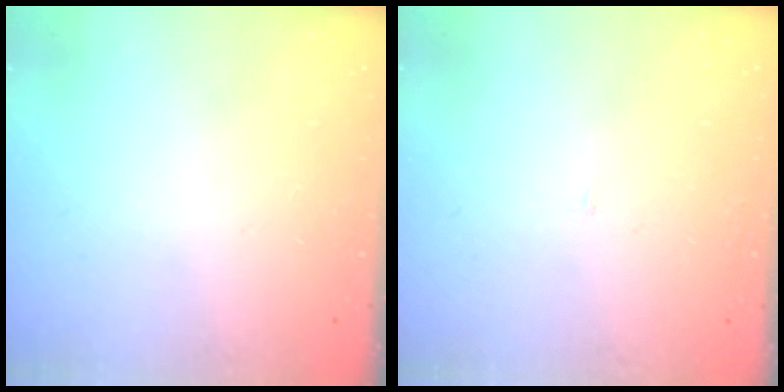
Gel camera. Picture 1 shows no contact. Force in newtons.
{"total": 2.0, "press": 2.0, "slide": 0.1}